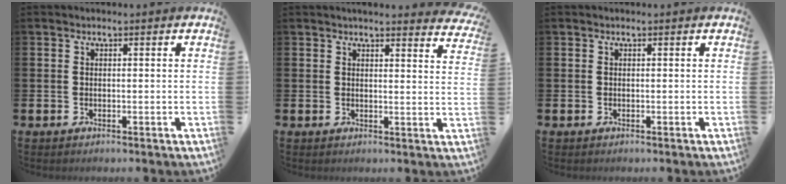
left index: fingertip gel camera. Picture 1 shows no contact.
{"total": 3.3, "force": [3.2, -0.2, 0.1], "torque": [0.003, -0.022, 0.056]}
{"total": 0.0}